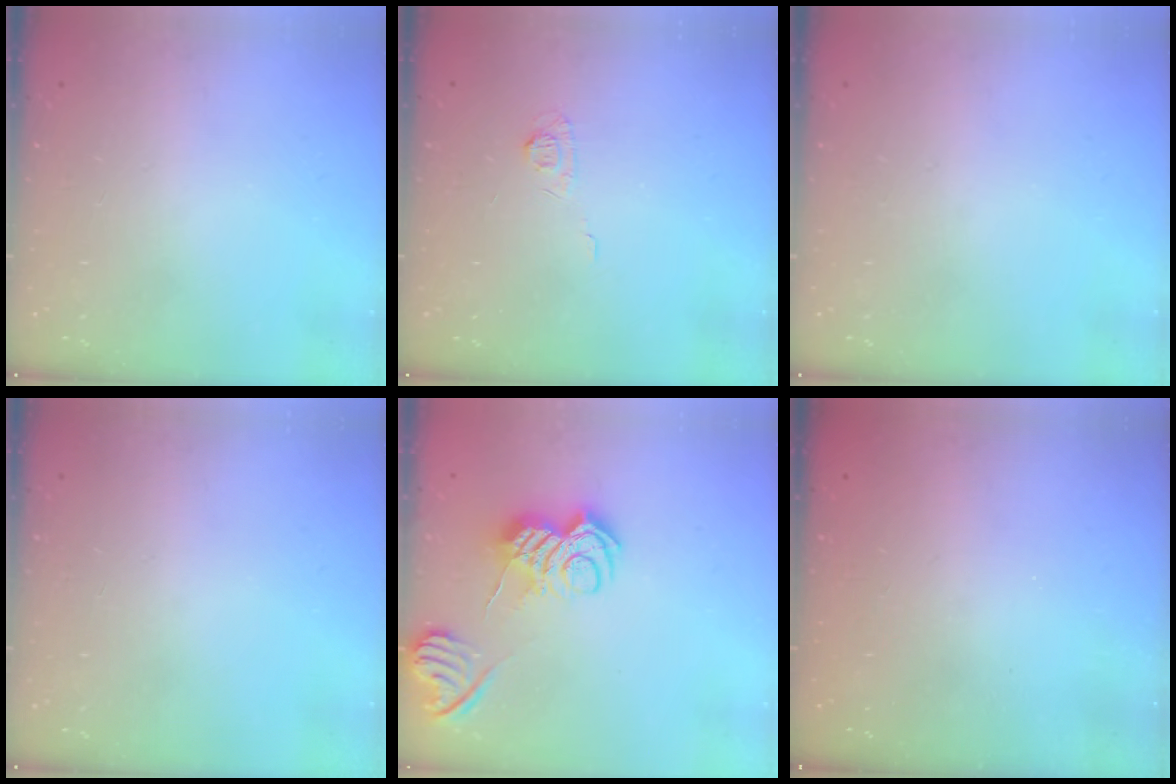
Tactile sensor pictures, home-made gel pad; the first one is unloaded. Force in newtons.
{"total": 4.2, "press": 4.2, "slide": 0.5}
{"total": 0.0}
{"total": 0.0}
{"total": 10.0, "press": 10.0, "slide": 0.8}
{"total": 2.4, "press": 2.2, "slide": 0.8}